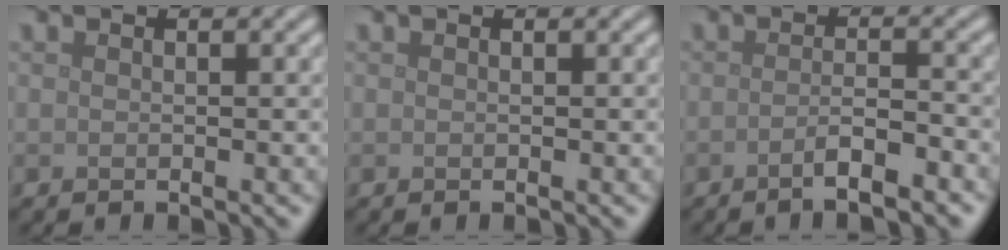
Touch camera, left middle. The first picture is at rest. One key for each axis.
{"total": 0.0}
{"total": 3.0, "fx": -1.7, "fy": 0.6, "fz": 2.3, "tx": -0.035, "ty": 0.005, "tz": -0.036}